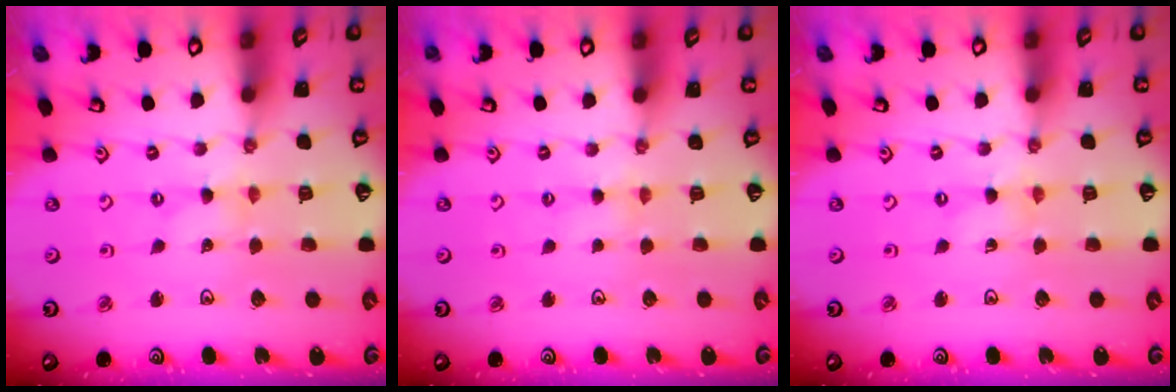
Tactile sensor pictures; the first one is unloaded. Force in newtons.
{"total": 1.8, "press": 1.7, "slide": 0.3}
{"total": 0.0}